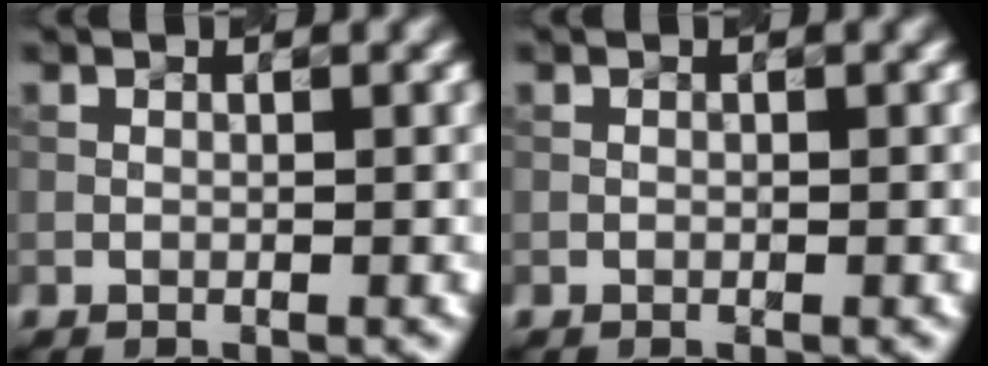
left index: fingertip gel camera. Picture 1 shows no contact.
{"total": 0.0}